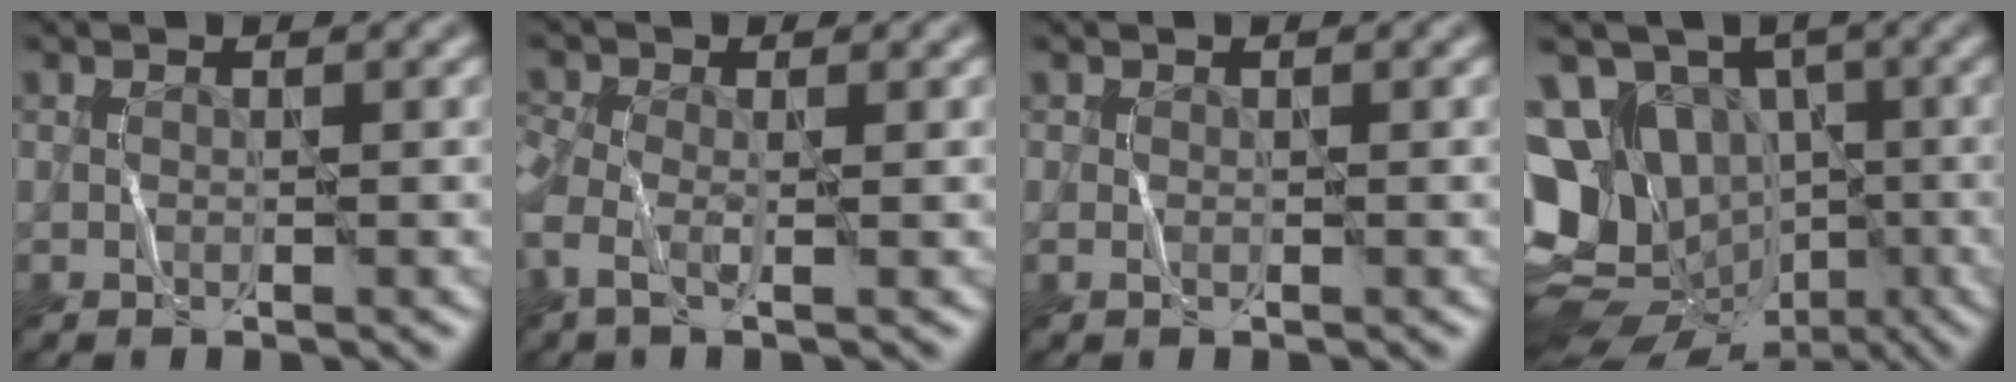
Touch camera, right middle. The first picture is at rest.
{"total": 2.7, "force": [-1.0, 1.2, 2.2], "torque": [-0.059, -0.007, -0.026]}
{"total": 0.0}
{"total": 15.1, "force": [-4.6, 12.5, 7.1], "torque": [-0.132, -0.009, -0.078]}